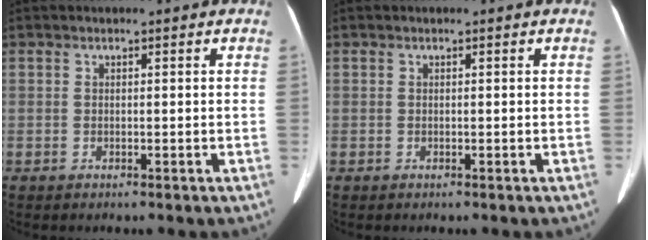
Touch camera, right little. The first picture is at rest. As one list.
[{"total": 0.0}]